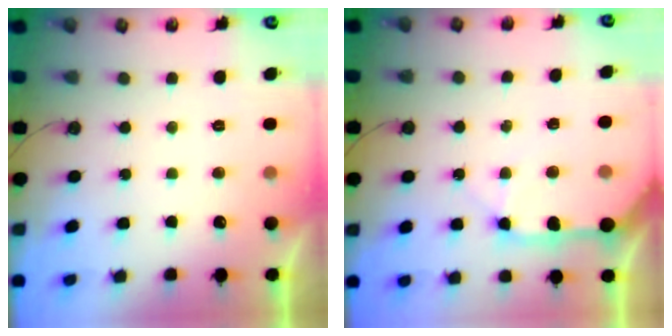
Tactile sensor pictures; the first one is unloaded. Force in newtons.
{"total": 11.7, "press": 11.6, "slide": 1.7}